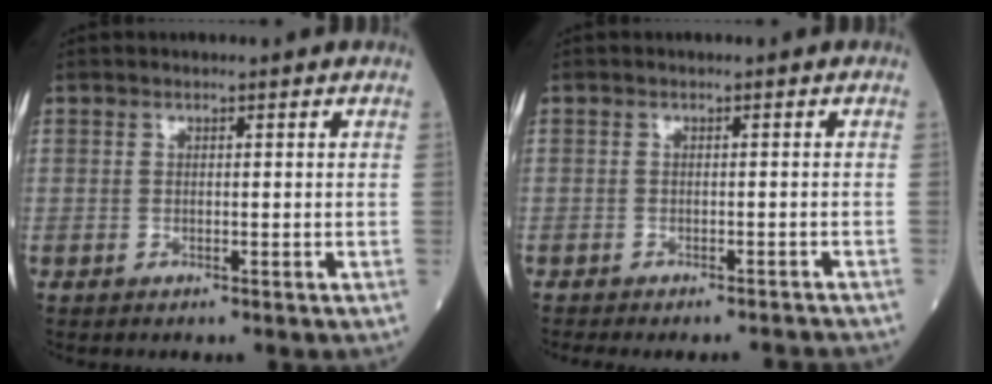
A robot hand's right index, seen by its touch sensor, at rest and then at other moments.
{"total": 5.8, "force": [-5.7, 0.1, 1.4], "torque": [-0.009, -0.010, -0.069]}